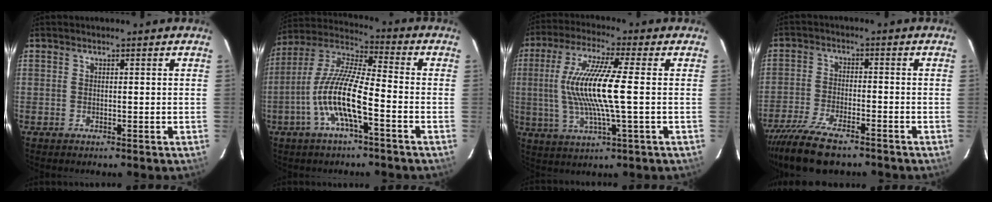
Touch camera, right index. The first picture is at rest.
{"total": 12.9, "force": [-4.8, 2.4, 11.8], "torque": [-0.237, 0.000, -0.096]}
{"total": 13.9, "force": [0.0, 0.9, 13.8], "torque": [-0.268, -0.004, 0.002]}
{"total": 11.8, "force": [-9.4, 3.3, 6.2], "torque": [-0.150, -0.031, -0.172]}